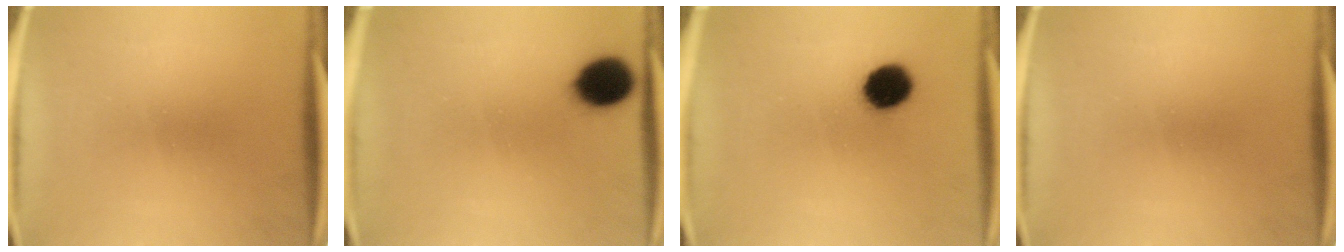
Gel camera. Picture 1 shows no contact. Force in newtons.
{"total": 10.2}
{"total": 8.5}
{"total": 0.0}